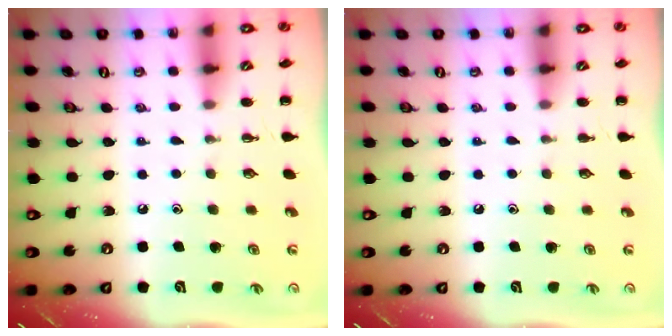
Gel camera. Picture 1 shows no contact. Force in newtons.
{"total": 0.0}